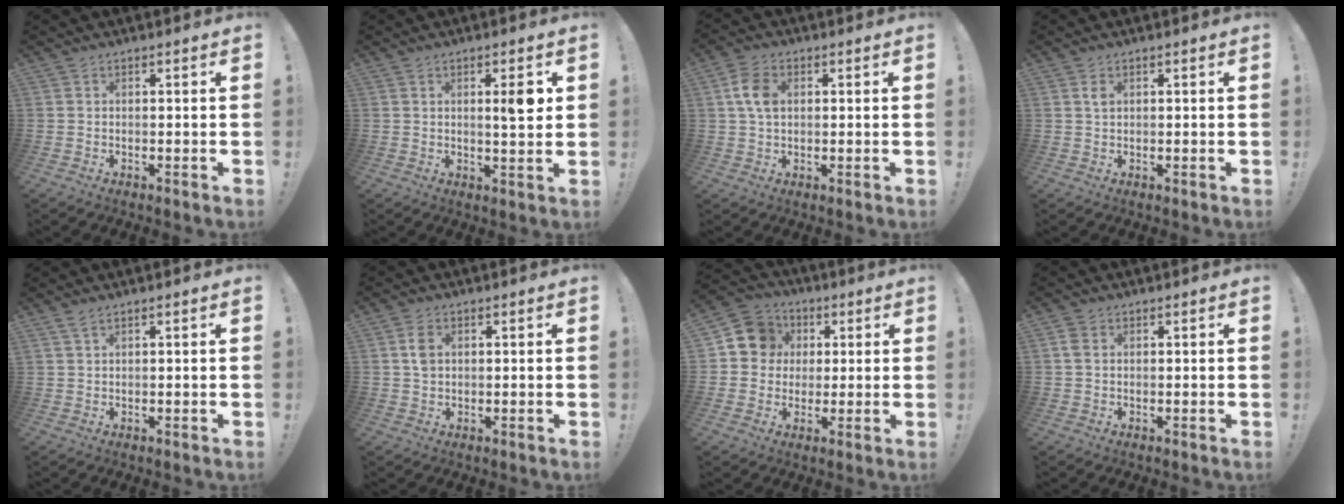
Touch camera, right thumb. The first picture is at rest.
{"total": 5.8, "force": [1.6, 1.1, 5.5], "torque": [-0.084, -0.008, 0.018]}
{"total": 7.6, "force": [1.4, 5.3, 5.3], "torque": [-0.106, 0.008, 0.028]}
{"total": 1.8, "force": [0.8, 1.0, 1.3], "torque": [-0.029, 0.003, 0.014]}
{"total": 1.9, "force": [1.3, 0.5, 1.3], "torque": [-0.034, 0.003, 0.026]}
{"total": 3.9, "force": [0.8, 2.5, 2.9], "torque": [-0.051, 0.005, 0.016]}
{"total": 10.7, "force": [2.1, 10.0, 3.2], "torque": [-0.044, 0.005, 0.047]}
{"total": 2.6, "force": [1.0, 1.8, 1.6], "torque": [-0.034, 0.007, 0.019]}